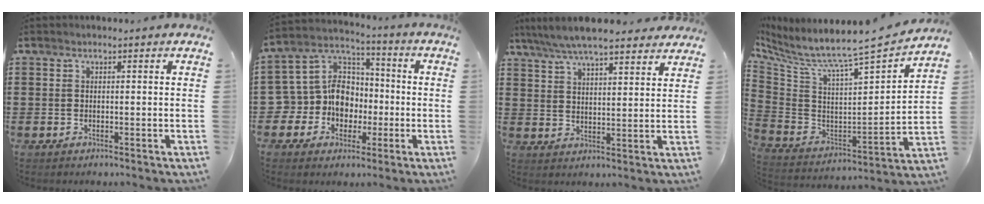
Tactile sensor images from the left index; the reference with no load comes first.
{"total": 10.5, "force": [-2.6, 9.4, 3.9], "torque": [-0.113, 0.017, -0.048]}
{"total": 7.0, "force": [6.3, 0.9, 2.9], "torque": [-0.076, -0.017, 0.114]}
{"total": 5.6, "force": [5.1, -0.3, 2.4], "torque": [-0.077, -0.066, 0.069]}